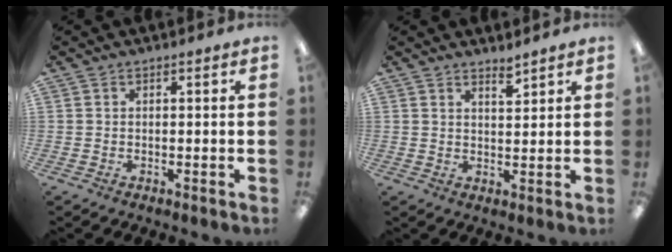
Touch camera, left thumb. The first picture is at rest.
{"total": 2.9, "force": [2.7, 0.3, 1.0], "torque": [-0.009, -0.018, 0.046]}